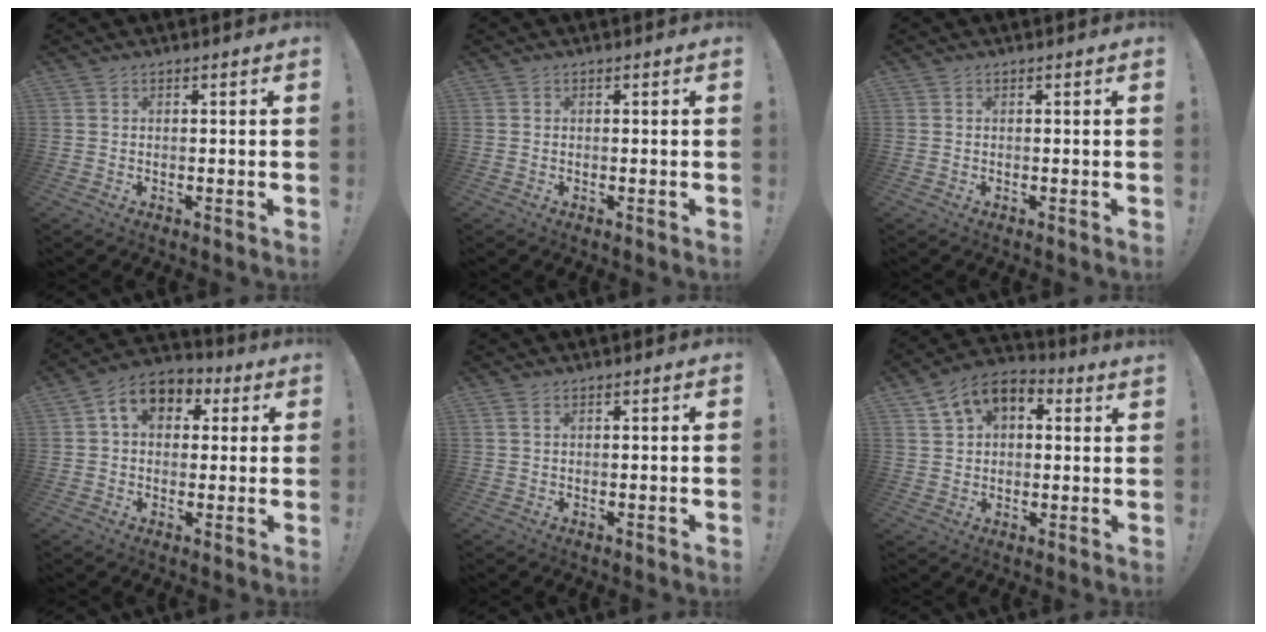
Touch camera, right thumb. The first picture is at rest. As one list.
[{"total": 0.0}, {"total": 0.0}, {"total": 9.3, "force": [2.9, 6.8, 5.6], "torque": [-0.087, 0.004, 0.057]}, {"total": 1.0, "force": [0.5, 0.5, 0.8], "torque": [-0.022, 0.004, 0.011]}, {"total": 8.5, "force": [4.4, 5.4, 4.9], "torque": [-0.088, -0.010, 0.085]}]